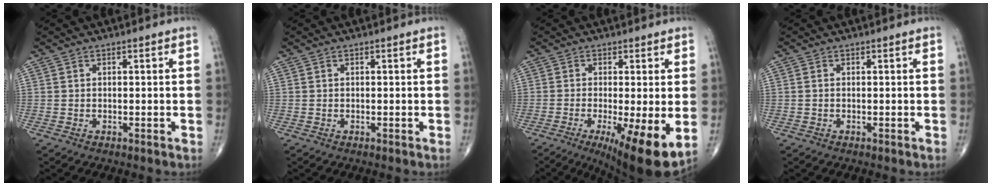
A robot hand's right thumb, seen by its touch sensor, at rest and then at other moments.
{"total": 0.0}
{"total": 12.8, "force": [-3.6, 3.0, 11.9], "torque": [-0.172, -0.027, -0.048]}
{"total": 0.0}